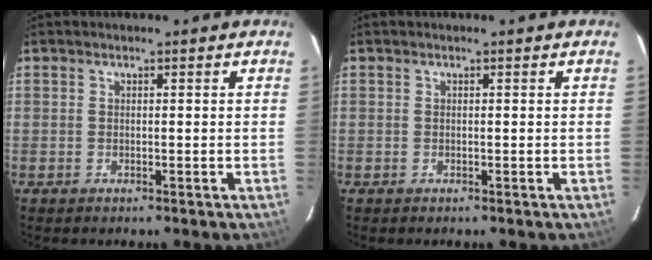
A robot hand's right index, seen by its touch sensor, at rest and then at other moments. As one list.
[{"total": 0.0}]